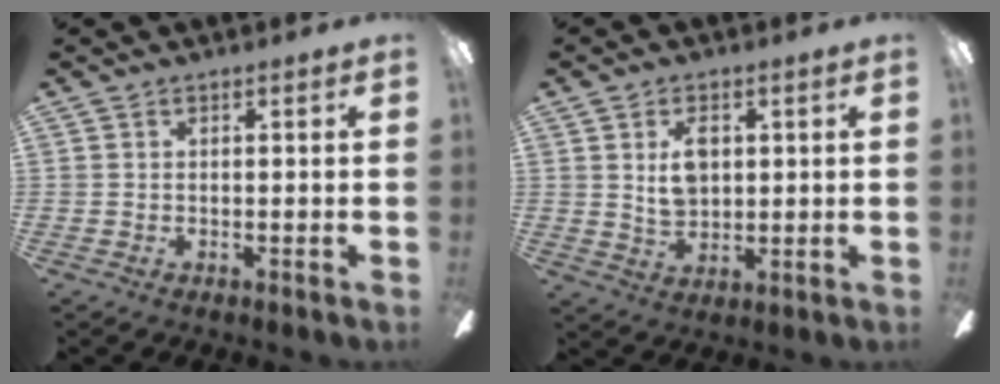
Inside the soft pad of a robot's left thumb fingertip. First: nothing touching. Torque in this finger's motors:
{"motor_torque": [1.12, 0.91, 0.65, -0.29, 0.07]}